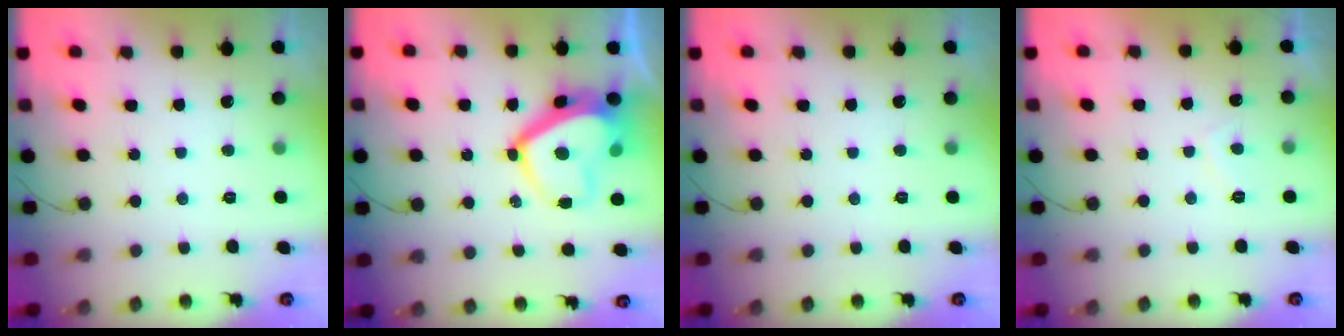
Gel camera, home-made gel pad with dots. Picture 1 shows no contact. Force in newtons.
{"total": 13.6, "press": 13.5, "slide": 1.6}
{"total": 0.0}
{"total": 1.8, "press": 1.6, "slide": 0.8}